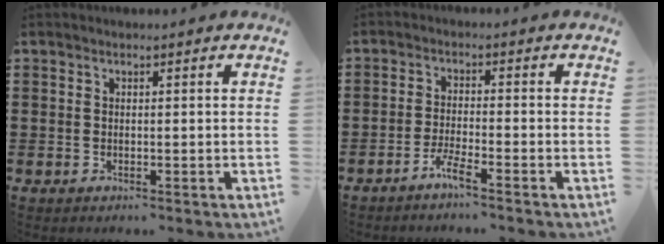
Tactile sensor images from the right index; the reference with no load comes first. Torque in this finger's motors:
{"motor_torque": [-1.14, 1.00, 0.08, 0.01]}